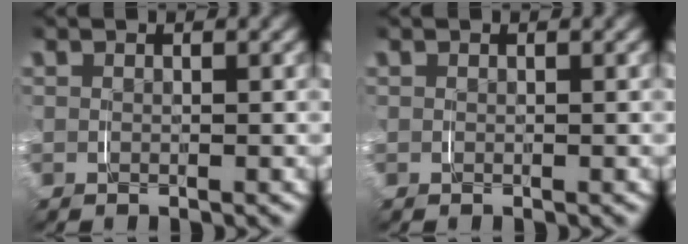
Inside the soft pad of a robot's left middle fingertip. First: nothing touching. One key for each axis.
{"total": 0.0}